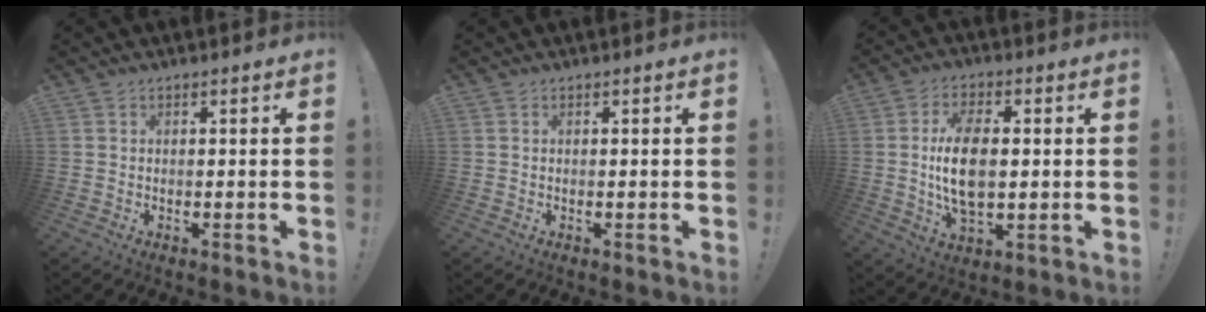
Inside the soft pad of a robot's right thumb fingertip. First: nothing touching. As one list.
[{"total": 0.0}, {"total": 12.6, "force": [0.4, 6.9, 10.5], "torque": [-0.200, -0.008, 0.003]}]